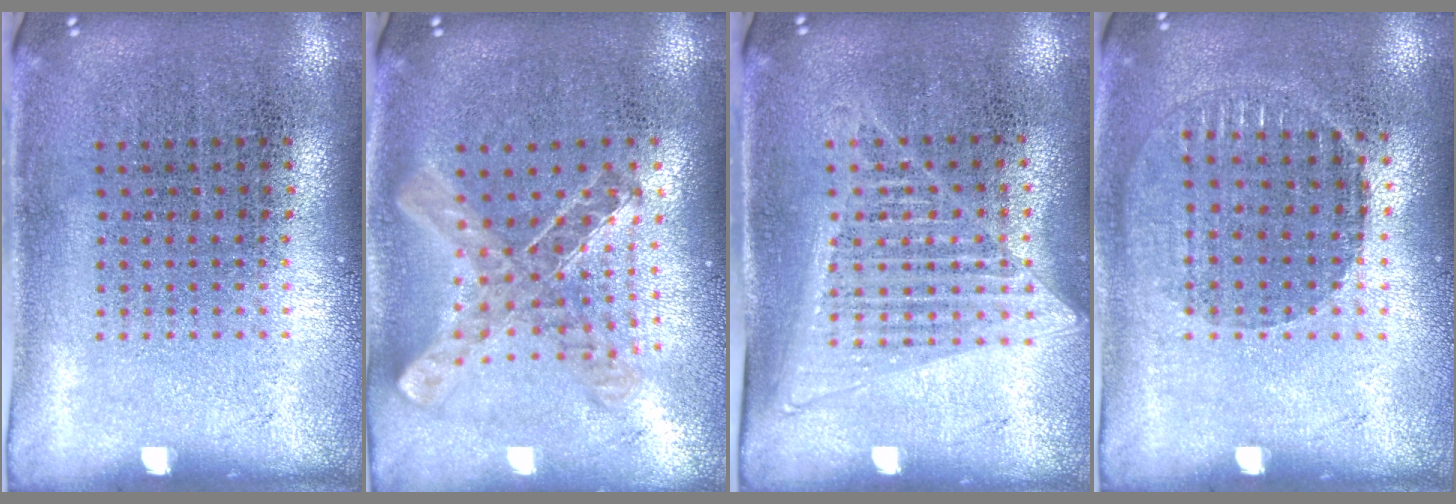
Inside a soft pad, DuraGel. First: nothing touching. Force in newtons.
{"total": 0.9, "press": 0.9, "slide": 0.1}
{"total": 1.4, "press": 1.2, "slide": 0.6}
{"total": 1.0, "press": 1.0, "slide": 0.2}